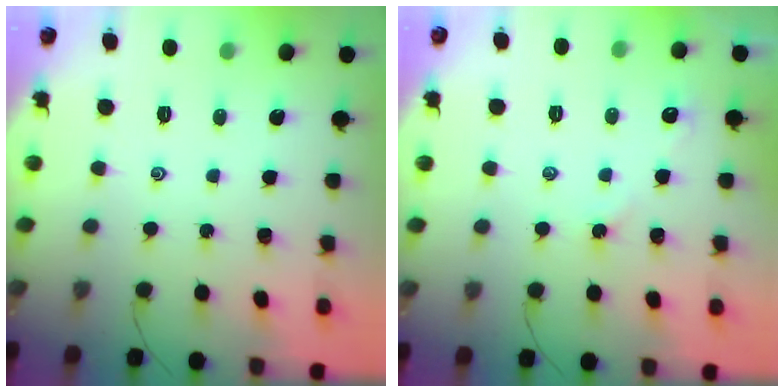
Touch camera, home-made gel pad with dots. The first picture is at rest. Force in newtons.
{"total": 3.2, "press": 3.1, "slide": 0.6}